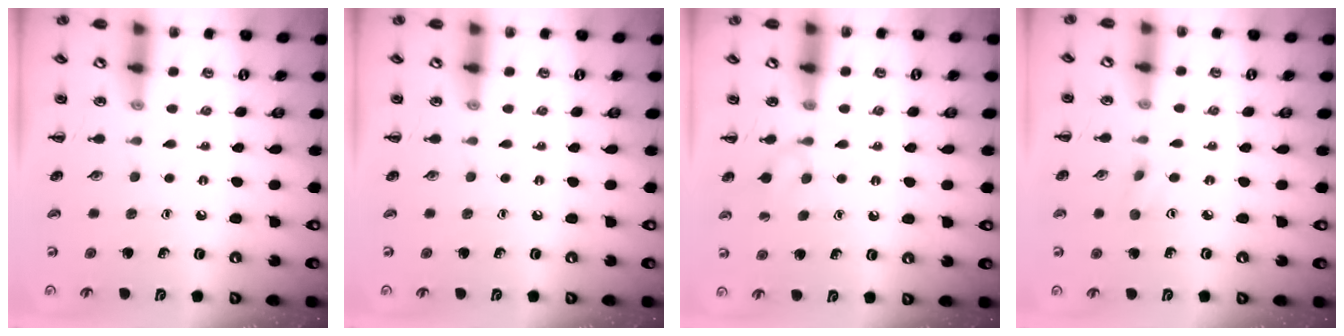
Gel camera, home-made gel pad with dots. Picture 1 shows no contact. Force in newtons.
{"total": 0.0}
{"total": 7.3, "press": 7.1, "slide": 1.8}
{"total": 2.8, "press": 2.7, "slide": 0.9}